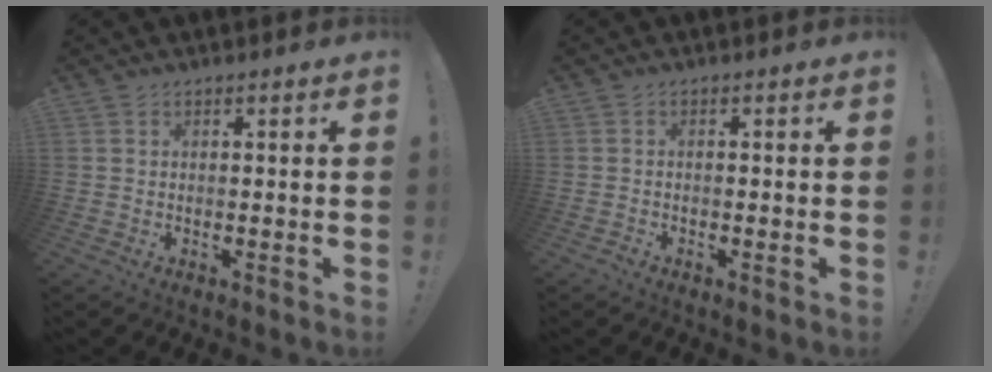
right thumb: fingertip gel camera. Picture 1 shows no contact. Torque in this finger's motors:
{"motor_torque": [0.28, 0.15, -0.13, 0.14, 0.03]}